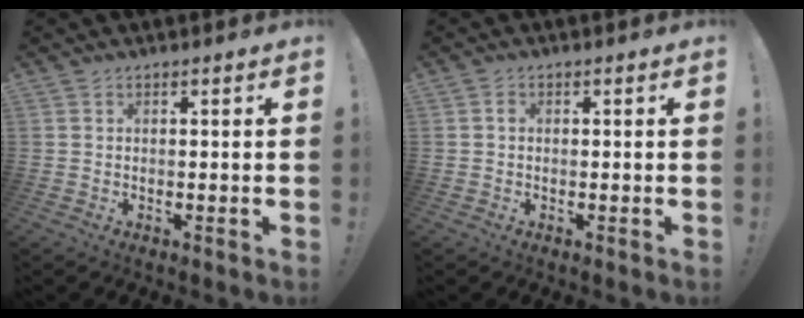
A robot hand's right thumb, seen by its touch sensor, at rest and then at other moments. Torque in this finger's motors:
{"motor_torque": [-0.36, -0.45, -0.84, -0.25, -0.01]}